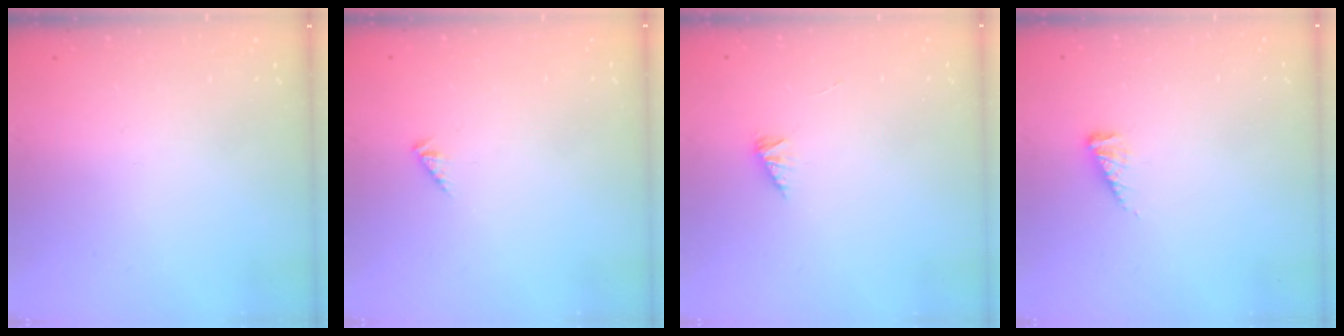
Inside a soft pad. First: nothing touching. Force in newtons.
{"total": 1.0, "press": 1.0, "slide": 0.3}
{"total": 2.2, "press": 2.2, "slide": 0.5}
{"total": 3.8, "press": 3.8, "slide": 0.5}